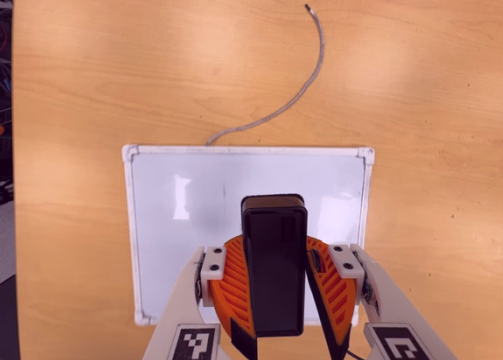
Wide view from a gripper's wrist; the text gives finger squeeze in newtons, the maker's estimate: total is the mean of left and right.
{"total": 8.7, "left": 9.0, "right": 8.4}